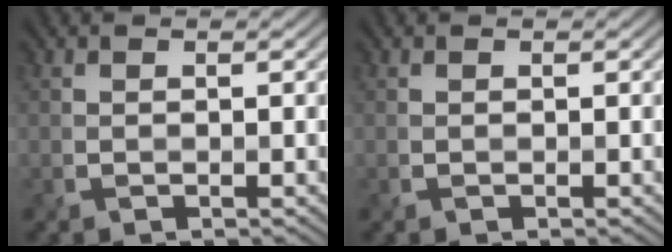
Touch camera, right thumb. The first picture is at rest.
{"total": 0.0}